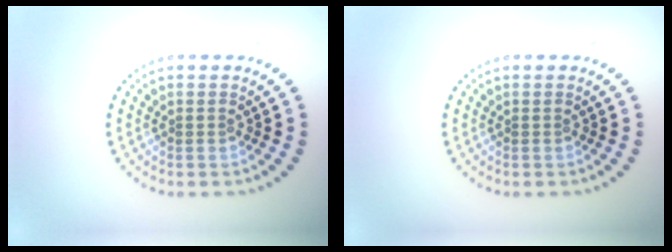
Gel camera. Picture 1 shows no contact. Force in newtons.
{"total": 0.0}